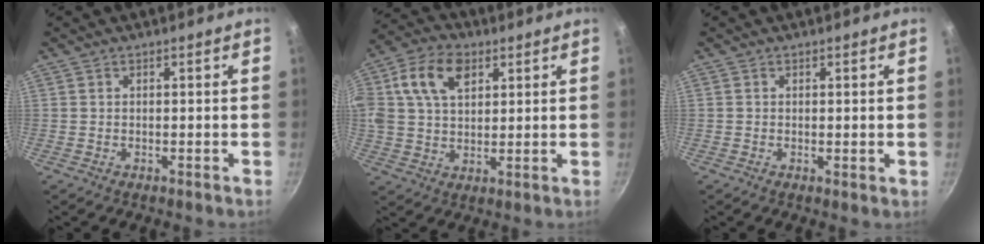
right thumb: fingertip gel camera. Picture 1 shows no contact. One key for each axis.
{"total": 14.6, "fx": 5.1, "fy": 9.6, "fz": 9.7, "tx": -0.179, "ty": 0.013, "tz": 0.083}
{"total": 0.6, "fx": 0.2, "fy": 0.3, "fz": 0.5, "tx": -0.006, "ty": -0.007, "tz": 0.000}